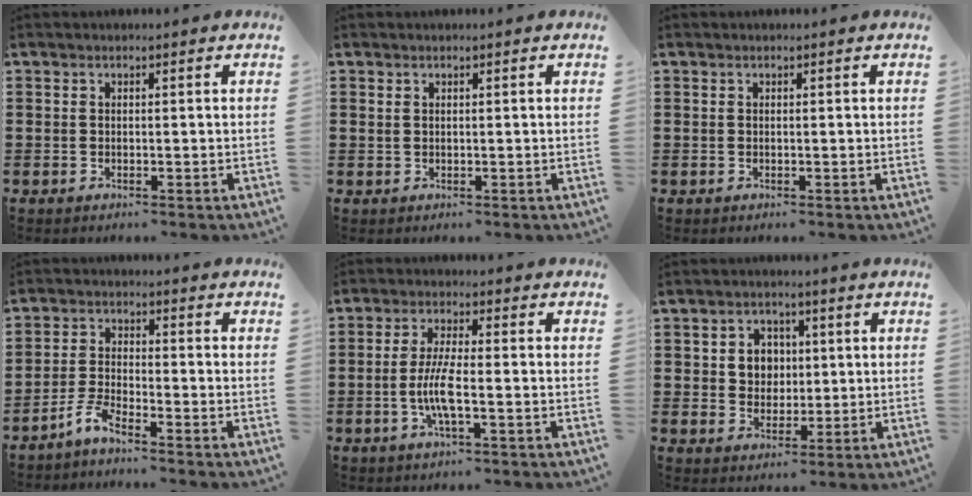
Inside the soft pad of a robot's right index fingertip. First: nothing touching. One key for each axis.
{"total": 0.6, "fx": 0.4, "fy": 0.4, "fz": 0.3, "tx": -0.007, "ty": 0.002, "tz": 0.007}
{"total": 0.0}
{"total": 3.8, "fx": -3.4, "fy": 0.1, "fz": 1.6, "tx": -0.050, "ty": -0.003, "tz": -0.073}
{"total": 6.0, "fx": -1.7, "fy": 1.1, "fz": 5.7, "tx": -0.127, "ty": -0.010, "tz": -0.038}
{"total": 4.6, "fx": 0.8, "fy": 4.2, "fz": 1.6, "tx": -0.041, "ty": 0.011, "tz": 0.010}